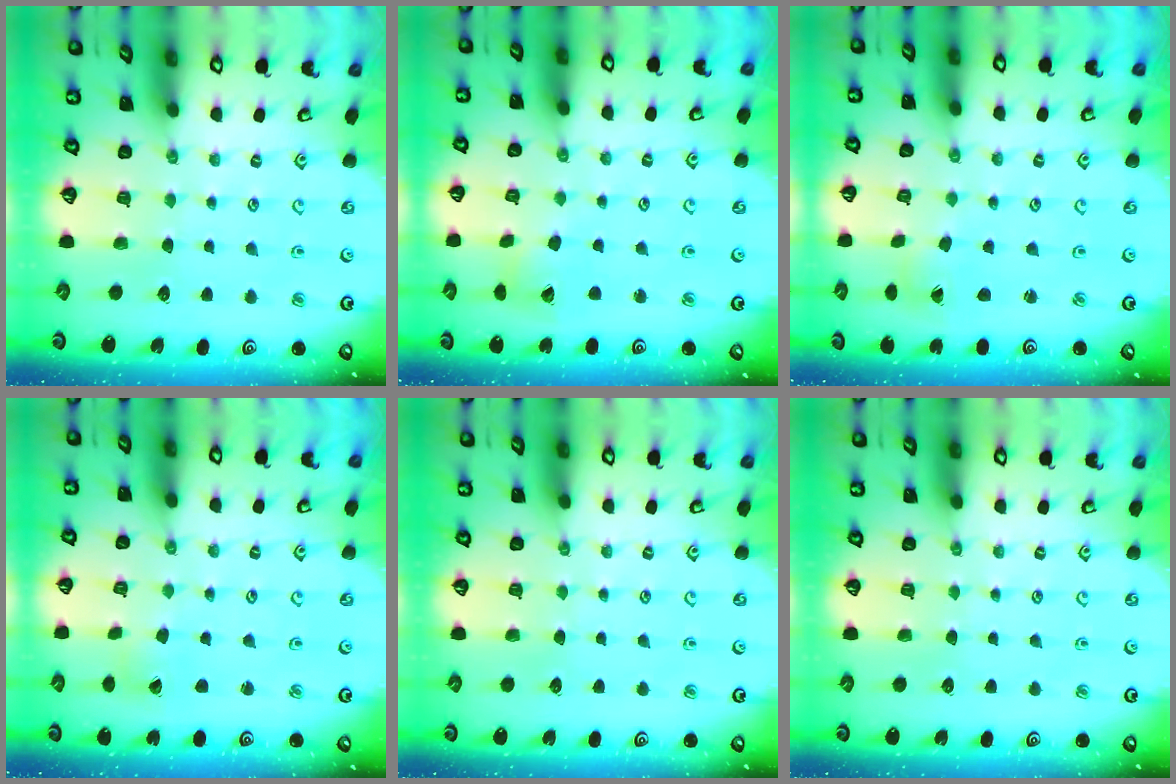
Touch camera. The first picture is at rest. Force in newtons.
{"total": 7.1, "press": 7.0, "slide": 0.9}
{"total": 2.1, "press": 2.1, "slide": 0.2}
{"total": 2.9, "press": 2.9, "slide": 0.2}
{"total": 0.0}
{"total": 0.0}